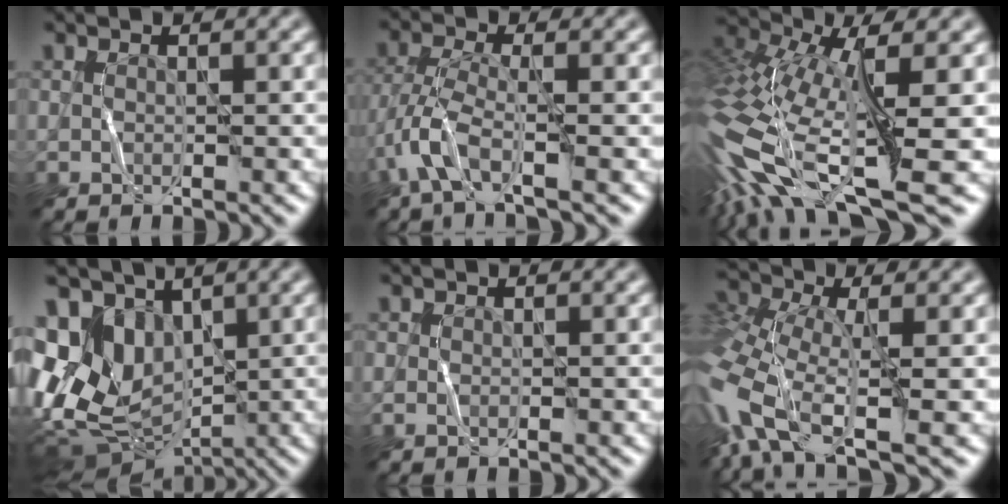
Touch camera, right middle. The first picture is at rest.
{"total": 4.1, "force": [-2.3, 1.3, 3.1], "torque": [-0.082, 0.008, -0.051]}
{"total": 13.5, "force": [-3.7, 5.0, 12.0], "torque": [-0.279, 0.005, -0.059]}
{"total": 7.1, "force": [1.2, 5.5, 4.3], "torque": [-0.090, -0.011, 0.027]}
{"total": 0.0}
{"total": 9.0, "force": [-3.2, 4.4, 7.1], "torque": [-0.174, -0.001, -0.072]}